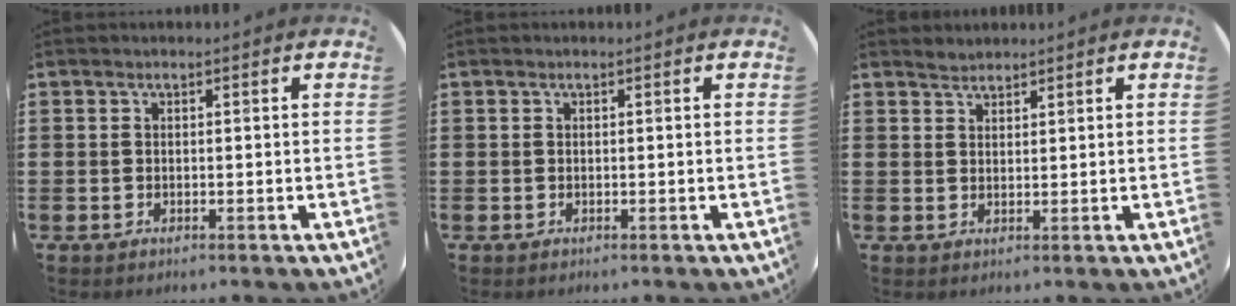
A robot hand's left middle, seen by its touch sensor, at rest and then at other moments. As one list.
[{"total": 0.0}, {"total": 1.6, "force": [1.6, 0.4, -0.1], "torque": [0.000, 0.003, 0.031]}]